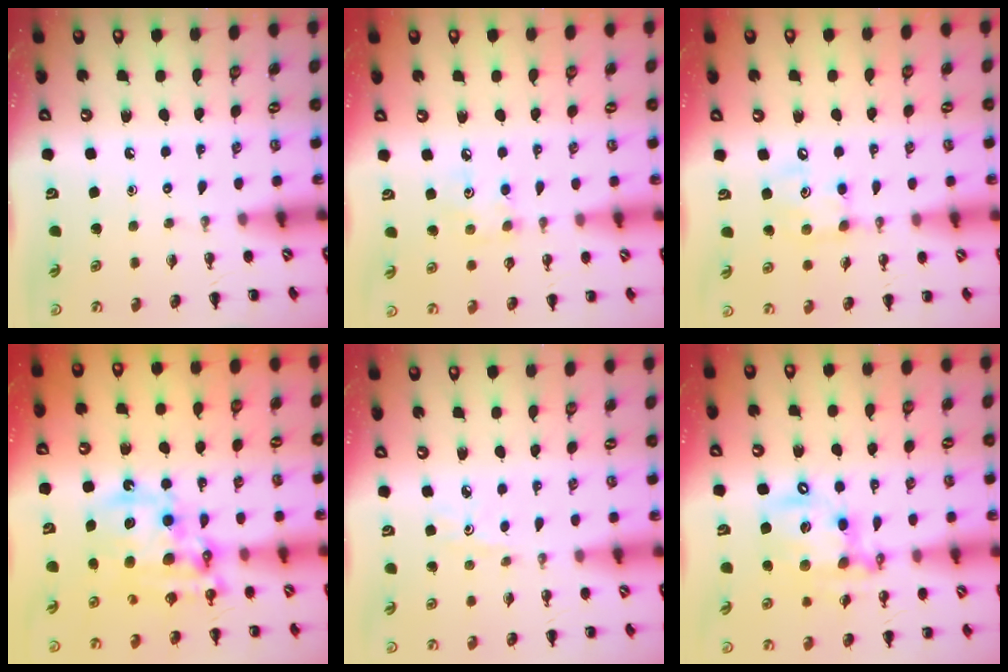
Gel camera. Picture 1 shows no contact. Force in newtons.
{"total": 3.9, "press": 3.8, "slide": 0.6}
{"total": 6.7, "press": 6.7, "slide": 0.7}
{"total": 15.1, "press": 14.6, "slide": 3.7}
{"total": 2.2, "press": 2.0, "slide": 0.7}
{"total": 13.7, "press": 13.3, "slide": 3.4}